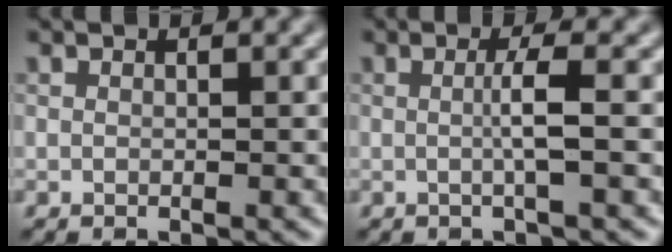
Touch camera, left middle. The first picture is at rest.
{"total": 1.9, "force": [-0.3, 0.1, 1.9], "torque": [-0.037, 0.001, -0.007]}